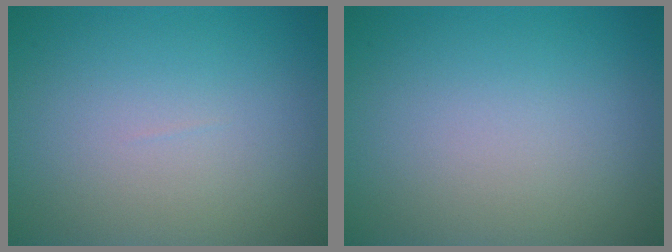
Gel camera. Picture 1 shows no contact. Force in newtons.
{"total": 0.0}